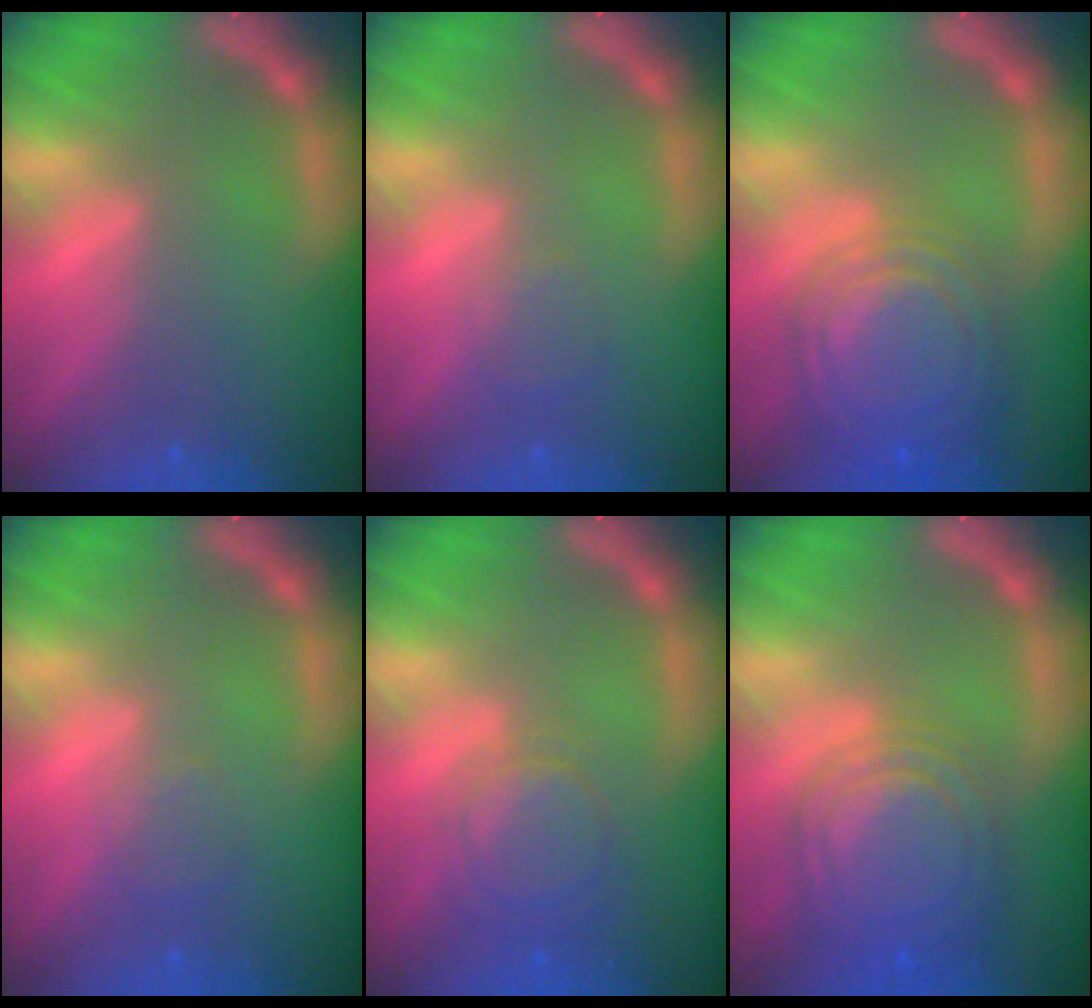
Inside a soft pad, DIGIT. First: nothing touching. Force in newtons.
{"total": 1.5}
{"total": 10.0}
{"total": 1.5}
{"total": 4.5}
{"total": 9.5}